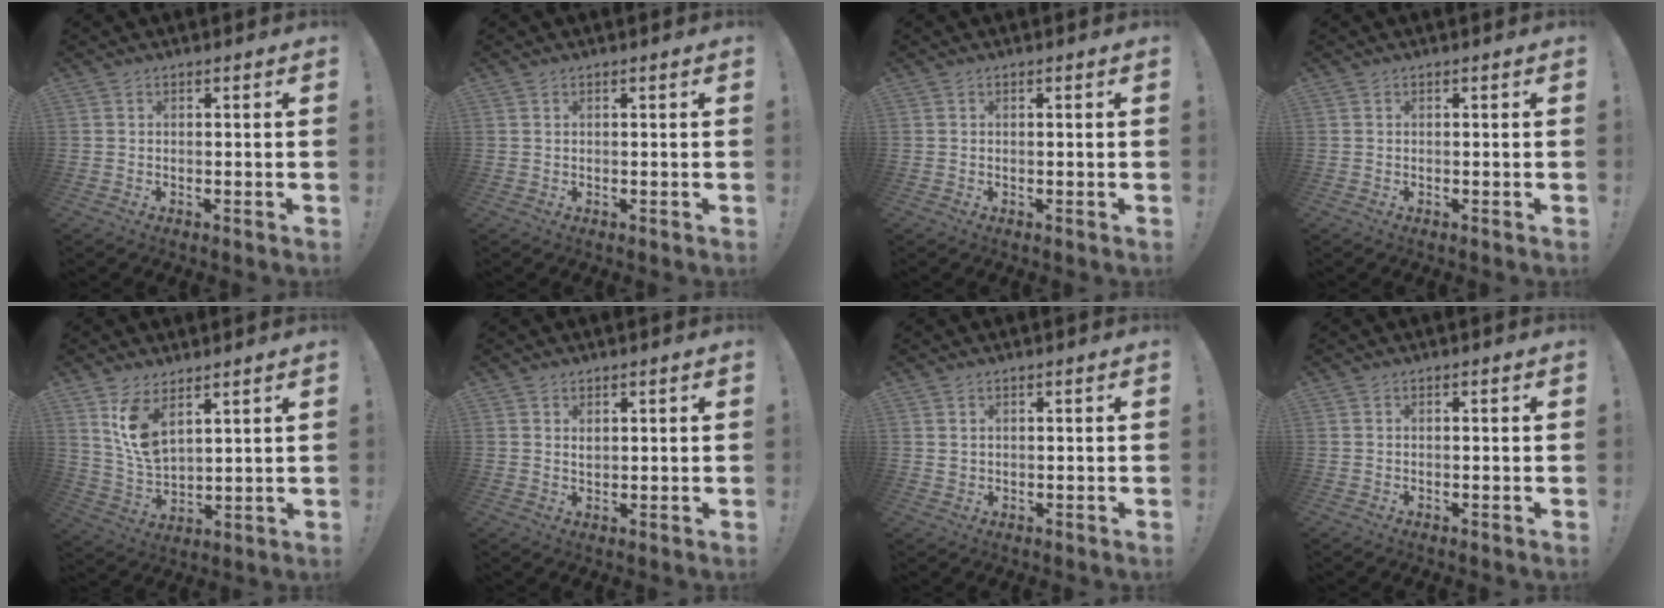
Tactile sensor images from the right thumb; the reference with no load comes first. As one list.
[{"total": 0.0}, {"total": 0.0}, {"total": 0.0}, {"total": 10.0, "force": [6.3, 4.8, 6.0], "torque": [-0.114, -0.036, 0.121]}, {"total": 1.6, "force": [1.0, 1.2, 0.6], "torque": [0.000, -0.004, 0.016]}, {"total": 1.5, "force": [0.7, 1.2, 0.6], "torque": [-0.010, 0.002, 0.013]}, {"total": 0.0}]